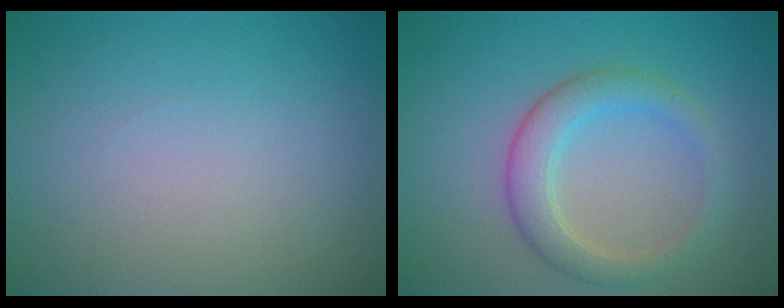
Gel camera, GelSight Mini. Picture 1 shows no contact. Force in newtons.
{"total": 3.6, "press": 3.6, "slide": 0.2}